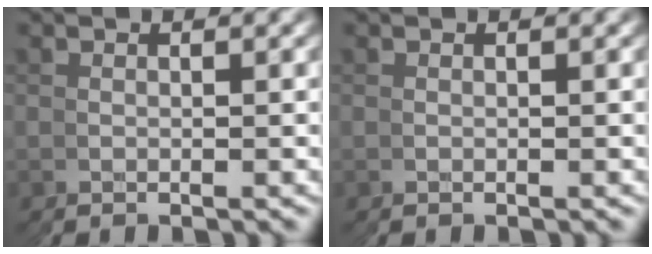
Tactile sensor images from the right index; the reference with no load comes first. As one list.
[{"total": 0.0}]